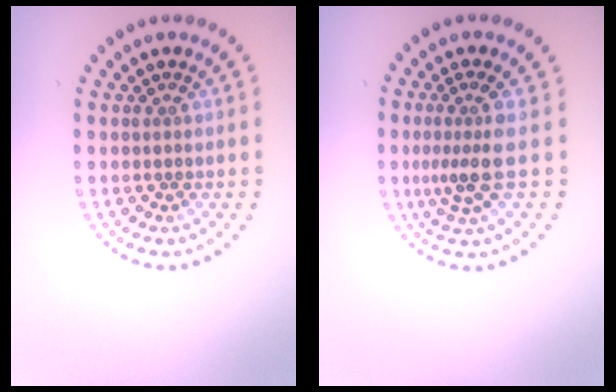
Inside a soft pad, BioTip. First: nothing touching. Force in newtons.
{"total": 3.0, "press": 2.2, "slide": 2.1}